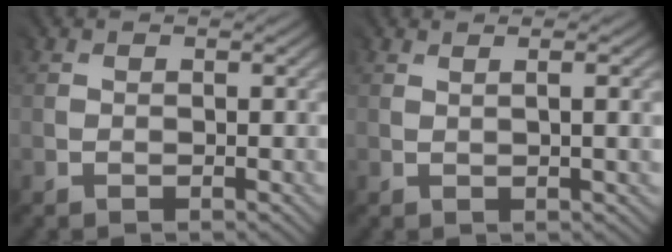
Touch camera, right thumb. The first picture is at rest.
{"total": 1.5, "force": [0.7, 0.1, 1.4], "torque": [-0.010, 0.011, 0.002]}